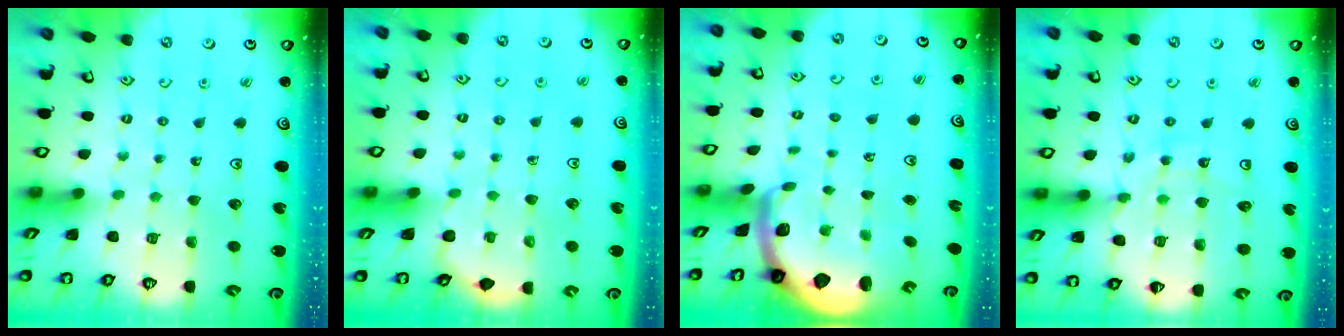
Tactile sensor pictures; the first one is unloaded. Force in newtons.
{"total": 2.4, "press": 2.4, "slide": 0.1}
{"total": 2.4, "press": 2.3, "slide": 0.5}
{"total": 12.6, "press": 12.2, "slide": 3.1}